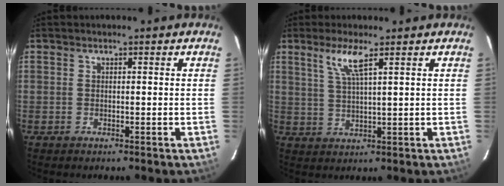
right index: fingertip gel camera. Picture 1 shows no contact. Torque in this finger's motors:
{"motor_torque": [0.61, 0.38, 0.26, 0.08]}